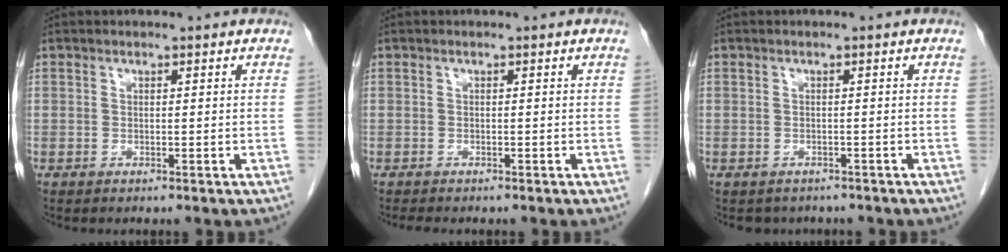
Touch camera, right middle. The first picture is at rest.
{"total": 1.8, "force": [-1.6, 0.3, 0.8], "torque": [-0.019, -0.007, -0.019]}
{"total": 3.4, "force": [-2.9, 1.7, 0.2], "torque": [-0.006, 0.002, -0.035]}